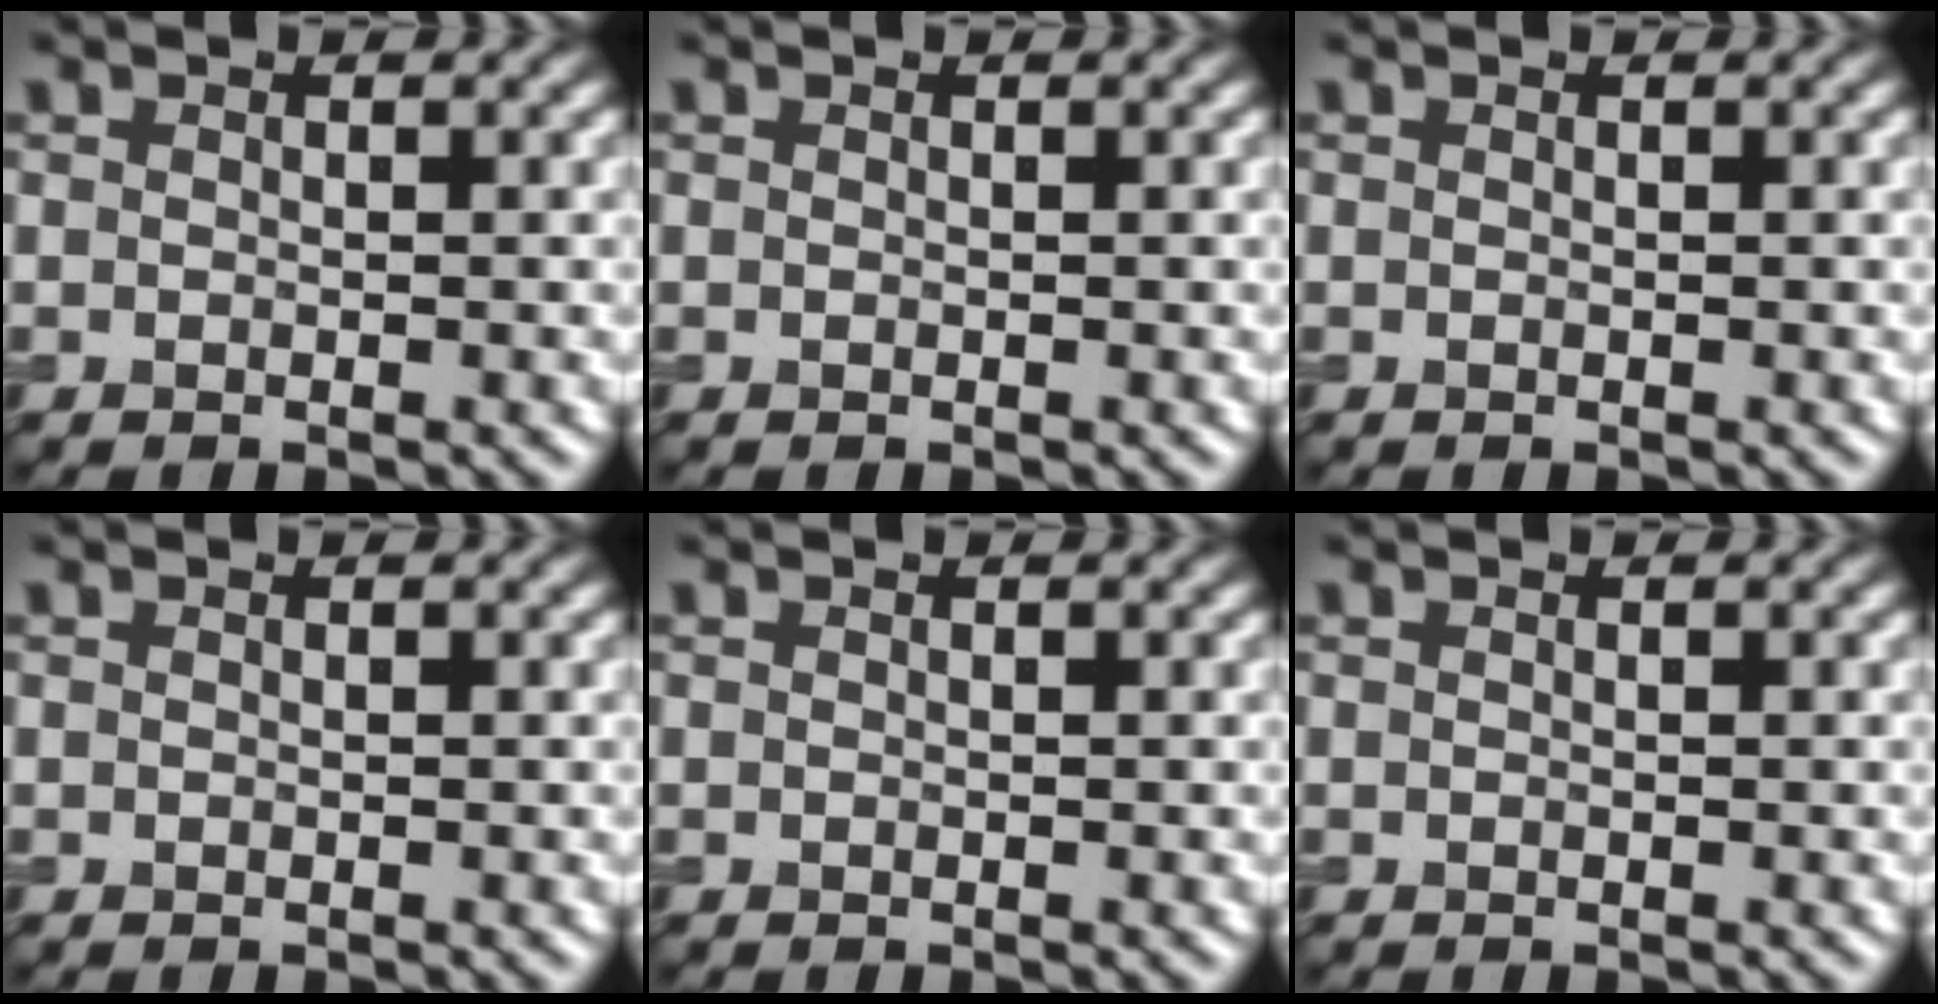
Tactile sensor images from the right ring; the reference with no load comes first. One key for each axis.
{"total": 0.0}
{"total": 0.0}
{"total": 0.0}
{"total": 0.0}
{"total": 0.0}